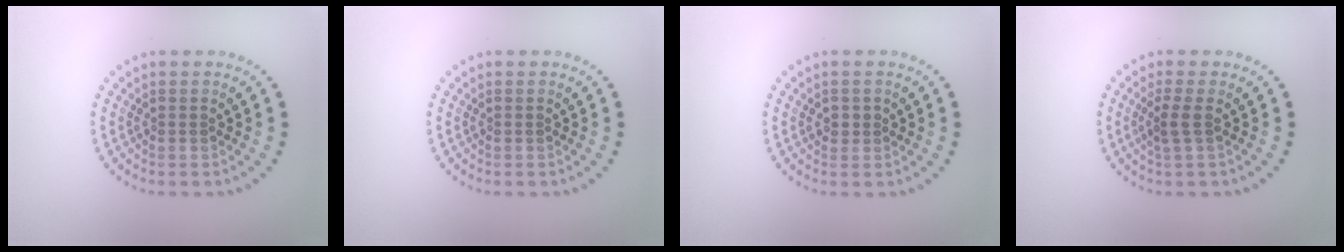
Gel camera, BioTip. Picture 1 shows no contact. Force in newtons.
{"total": 0.0}
{"total": 1.1, "press": 1.0, "slide": 0.5}
{"total": 1.6, "press": 1.4, "slide": 0.9}